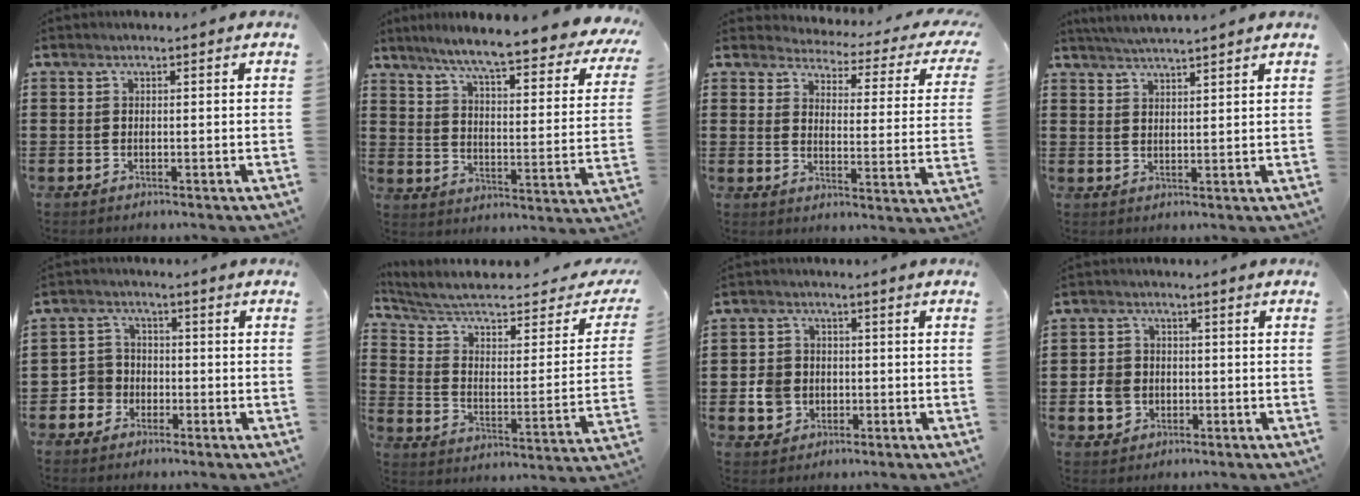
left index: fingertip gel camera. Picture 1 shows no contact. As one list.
[{"total": 7.5, "force": [6.3, -0.7, 4.1], "torque": [-0.097, -0.050, 0.097]}, {"total": 2.6, "force": [2.4, 0.2, 0.7], "torque": [-0.035, -0.025, 0.033]}, {"total": 3.3, "force": [3.2, -0.7, 0.5], "torque": [-0.018, -0.010, 0.058]}, {"total": 4.2, "force": [-2.0, 3.6, 0.7], "torque": [-0.040, 0.003, -0.047]}, {"total": 6.9, "force": [5.2, 2.0, 3.9], "torque": [-0.102, -0.036, 0.085]}, {"total": 4.5, "force": [-1.0, 4.1, 1.6], "torque": [-0.046, 0.008, -0.022]}, {"total": 4.2, "force": [-1.0, 3.7, 1.6], "torque": [-0.045, 0.006, -0.023]}]